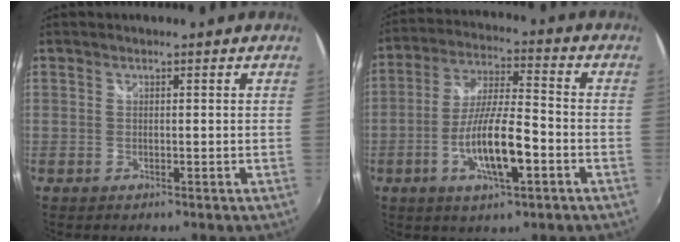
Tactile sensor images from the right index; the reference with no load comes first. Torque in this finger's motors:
{"motor_torque": [0.64, -0.27, 0.49, 0.17]}